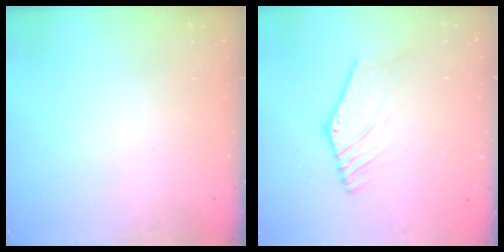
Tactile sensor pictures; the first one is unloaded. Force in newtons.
{"total": 0.9, "press": 0.4, "slide": 0.8}